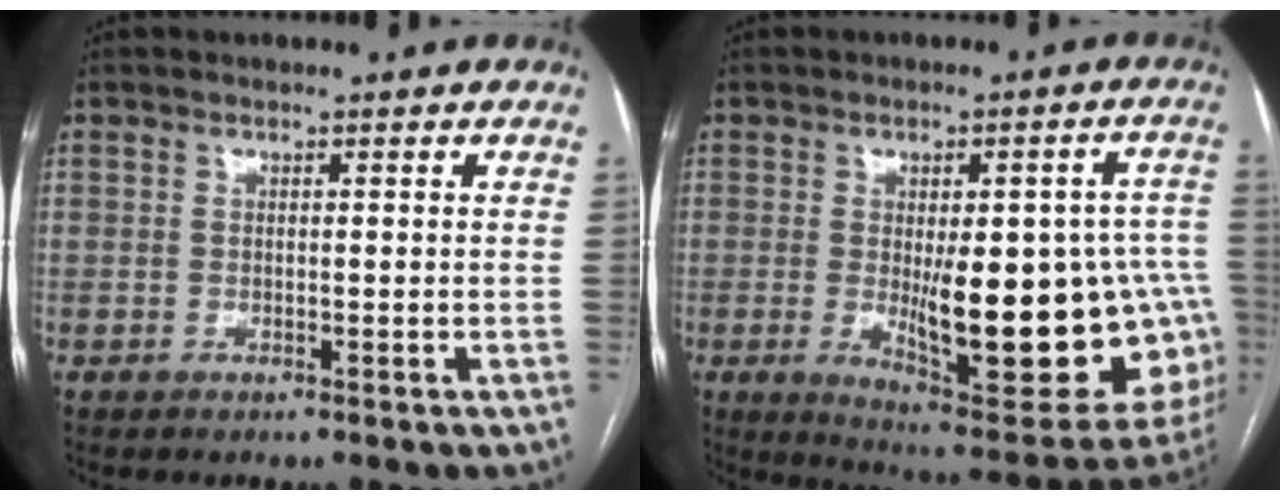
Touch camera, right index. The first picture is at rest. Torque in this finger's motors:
{"motor_torque": [1.52, 0.62, 0.74, 0.21]}